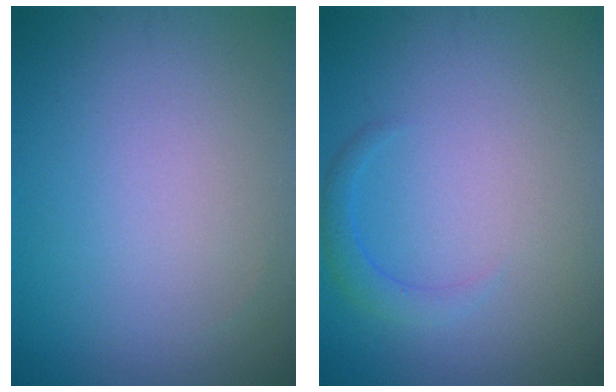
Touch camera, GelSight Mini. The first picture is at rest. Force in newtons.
{"total": 1.5, "press": 1.5, "slide": 0.1}